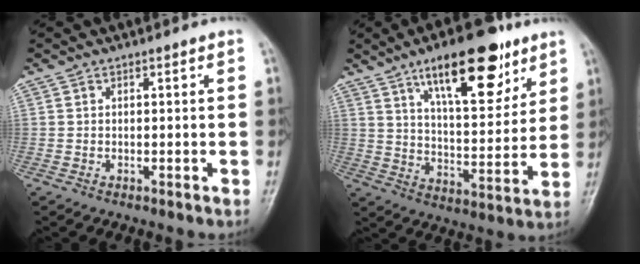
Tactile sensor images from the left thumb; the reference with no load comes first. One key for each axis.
{"total": 18.8, "fx": 10.9, "fy": 7.2, "fz": 13.5, "tx": -0.163, "ty": -0.047, "tz": 0.176}